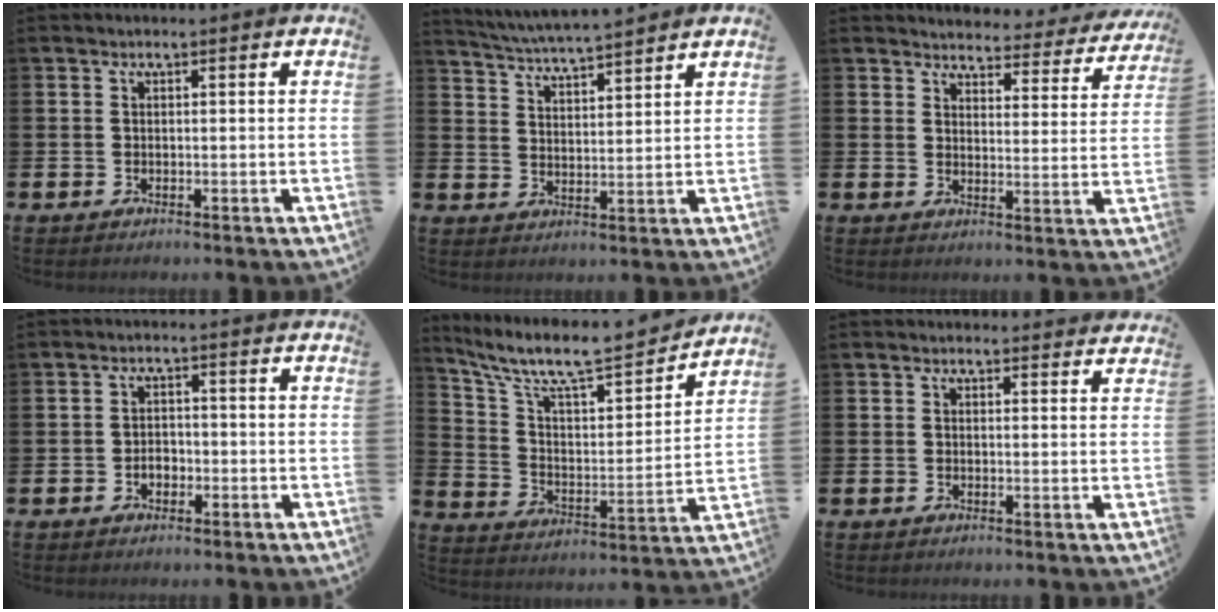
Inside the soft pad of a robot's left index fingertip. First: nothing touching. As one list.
[{"total": 5.2, "force": [5.1, -0.1, 0.7], "torque": [-0.038, -0.032, 0.091]}, {"total": 3.7, "force": [3.6, 0.8, 0.2], "torque": [-0.019, -0.029, 0.059]}, {"total": 2.0, "force": [-0.8, 1.5, 1.0], "torque": [-0.012, 0.000, -0.019]}, {"total": 10.0, "force": [8.8, 2.2, 4.3], "torque": [-0.119, -0.062, 0.148]}, {"total": 1.5, "force": [1.5, 0.3, -0.1], "torque": [0.008, -0.005, 0.025]}]